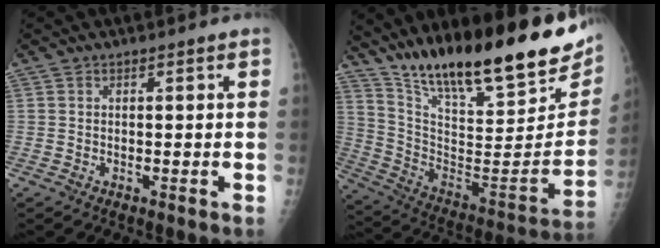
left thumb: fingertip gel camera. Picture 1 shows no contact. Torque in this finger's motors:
{"motor_torque": [1.57, 1.47, 1.40, -1.37, 0.17]}